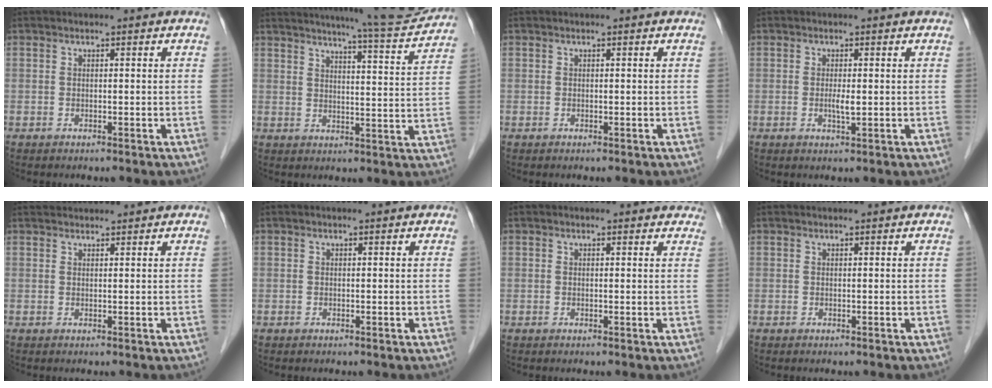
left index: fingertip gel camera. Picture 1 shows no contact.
{"total": 13.6, "force": [12.6, -0.2, 5.1], "torque": [-0.074, -0.024, 0.157]}
{"total": 0.0}
{"total": 1.8, "force": [0.0, 0.2, 1.7], "torque": [-0.036, -0.002, 0.001]}
{"total": 4.1, "force": [4.1, 0.4, 0.6], "torque": [-0.011, 0.037, 0.063]}
{"total": 0.8, "force": [0.7, 0.1, 0.2], "torque": [-0.009, 0.005, 0.009]}
{"total": 5.1, "force": [4.8, 1.4, 1.1], "torque": [-0.001, 0.005, 0.037]}
{"total": 2.2, "force": [2.1, 0.2, 0.5], "torque": [-0.009, 0.023, 0.028]}